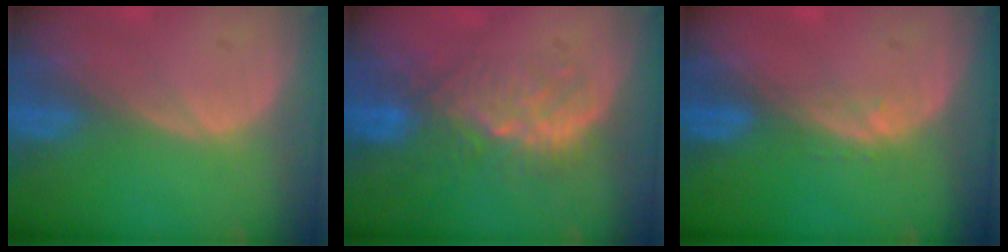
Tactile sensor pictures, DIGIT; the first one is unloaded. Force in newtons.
{"total": 6.3, "press": 6.1, "slide": 1.8}
{"total": 1.0, "press": 1.0, "slide": 0.2}